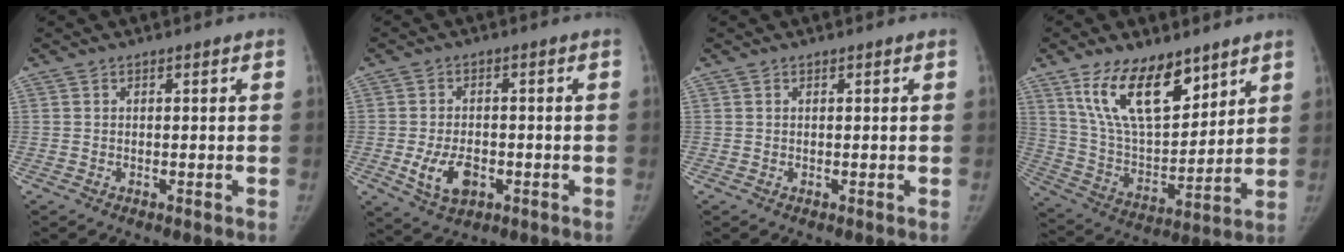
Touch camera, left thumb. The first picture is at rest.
{"total": 7.1, "force": [-2.1, 4.5, 5.1], "torque": [-0.088, 0.004, -0.029]}
{"total": 0.0}
{"total": 17.8, "force": [11.0, 8.2, 11.3], "torque": [-0.158, -0.059, 0.214]}